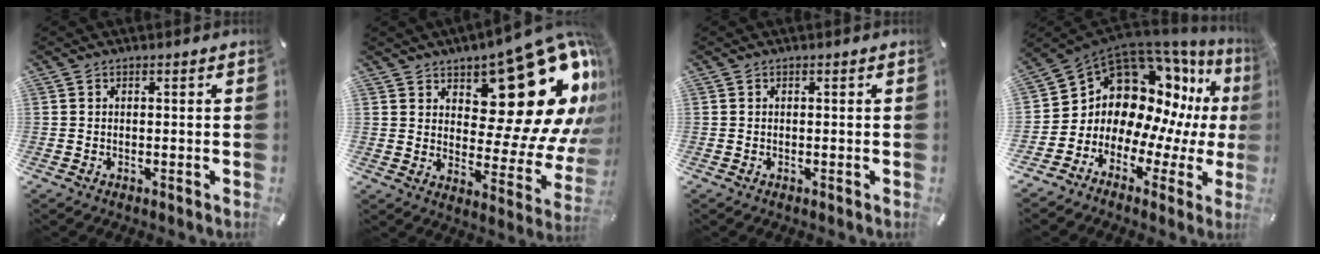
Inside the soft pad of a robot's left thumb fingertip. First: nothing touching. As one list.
[{"total": 22.6, "force": [11.9, 11.1, 15.7], "torque": [-0.171, -0.108, 0.193]}, {"total": 0.0}, {"total": 15.6, "force": [6.1, 11.9, 7.9], "torque": [-0.152, -0.086, 0.120]}]